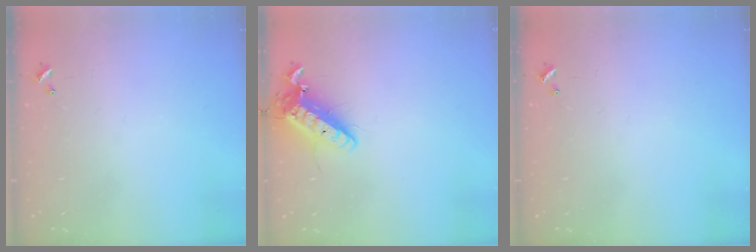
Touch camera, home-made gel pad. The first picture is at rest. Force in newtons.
{"total": 13.9, "press": 13.7, "slide": 2.5}
{"total": 0.0}